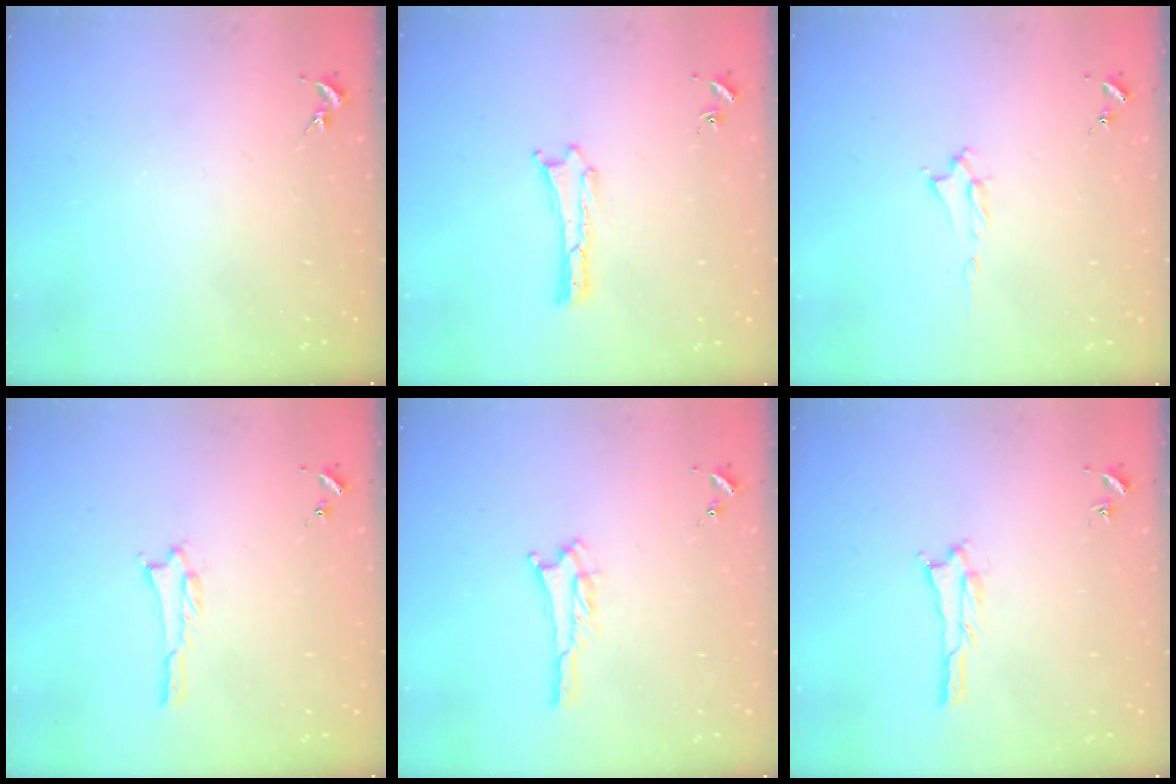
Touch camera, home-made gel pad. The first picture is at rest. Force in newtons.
{"total": 0.0}
{"total": 1.6, "press": 1.6, "slide": 0.2}
{"total": 1.0, "press": 1.0, "slide": 0.2}
{"total": 2.8, "press": 2.8, "slide": 0.3}
{"total": 1.7, "press": 1.7, "slide": 0.2}